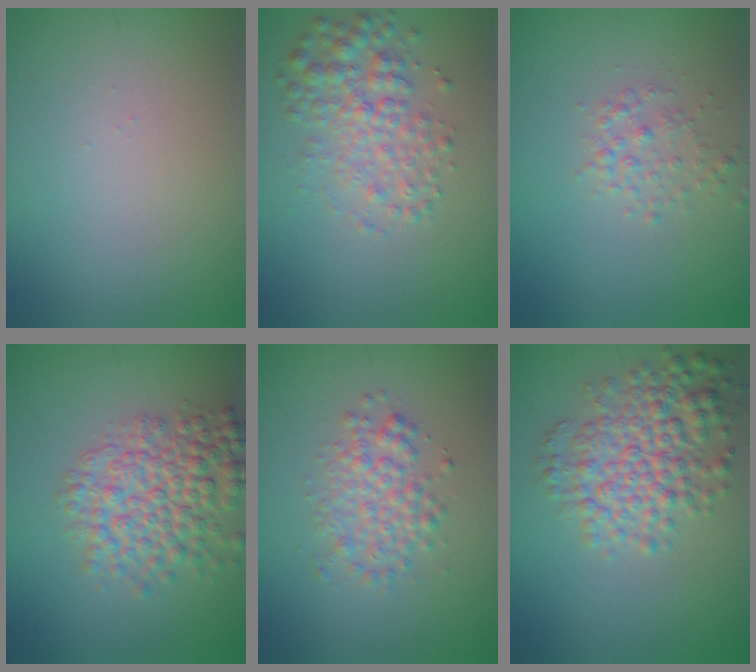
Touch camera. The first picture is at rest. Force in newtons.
{"total": 3.8, "press": 3.8, "slide": 0.0}
{"total": 1.7, "press": 1.7, "slide": 0.1}
{"total": 5.9, "press": 5.9, "slide": 0.2}
{"total": 3.0, "press": 3.0, "slide": 0.1}
{"total": 5.5, "press": 5.5, "slide": 0.1}